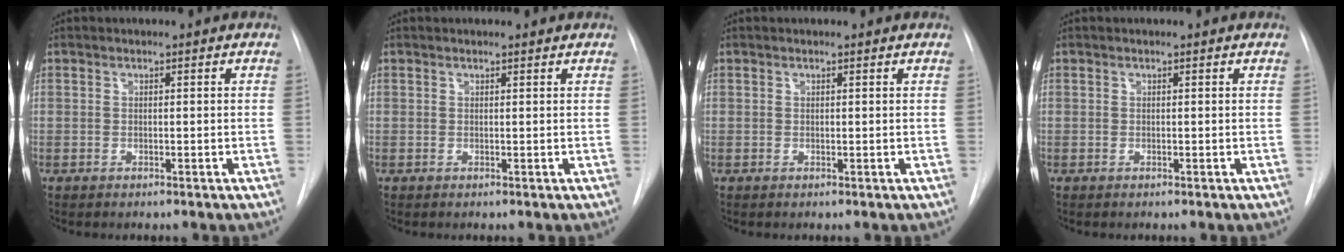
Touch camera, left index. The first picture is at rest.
{"total": 1.1, "force": [1.0, 0.1, 0.1], "torque": [-0.010, 0.002, 0.012]}
{"total": 0.0}
{"total": 0.0}